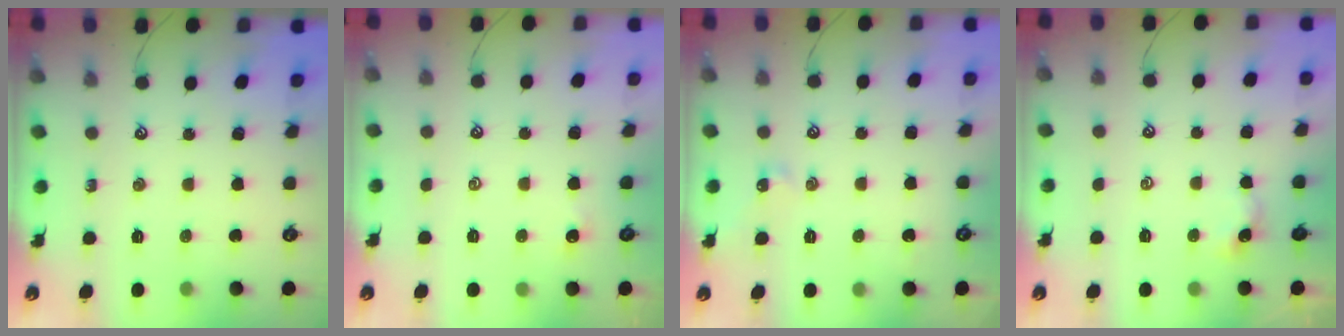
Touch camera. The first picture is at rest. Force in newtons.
{"total": 1.5, "press": 1.4, "slide": 0.4}
{"total": 2.8, "press": 2.7, "slide": 0.6}
{"total": 2.6, "press": 2.6, "slide": 0.2}